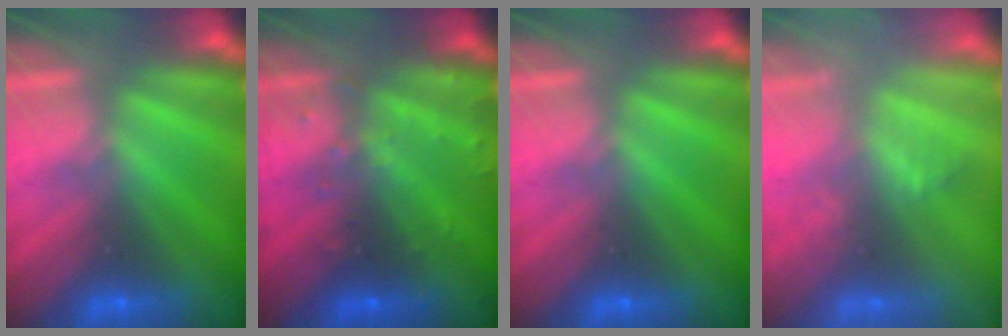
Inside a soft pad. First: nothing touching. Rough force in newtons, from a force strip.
{"total": 3.2}
{"total": 0.0}
{"total": 2.1}